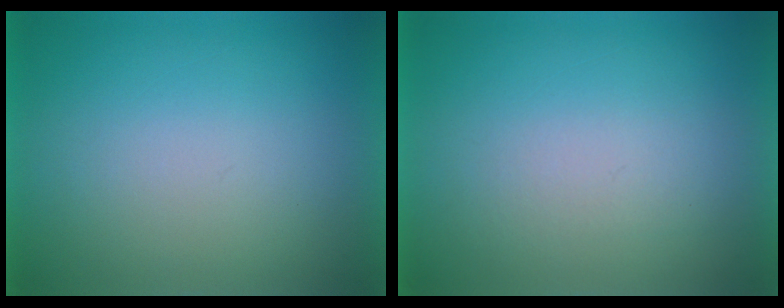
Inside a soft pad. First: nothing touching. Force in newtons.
{"total": 1.4}